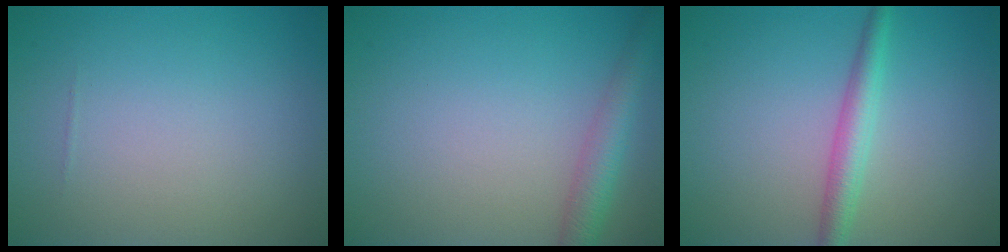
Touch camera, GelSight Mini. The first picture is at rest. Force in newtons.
{"total": 3.0, "press": 3.0, "slide": 0.1}
{"total": 2.7, "press": 2.7, "slide": 0.0}